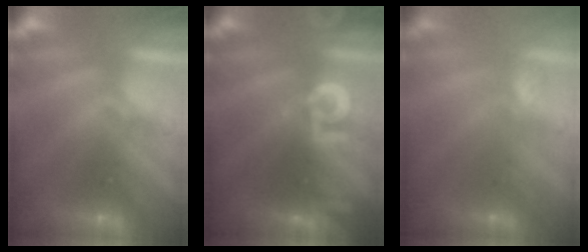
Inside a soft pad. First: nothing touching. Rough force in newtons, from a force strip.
{"total": 2.6}
{"total": 2.7}